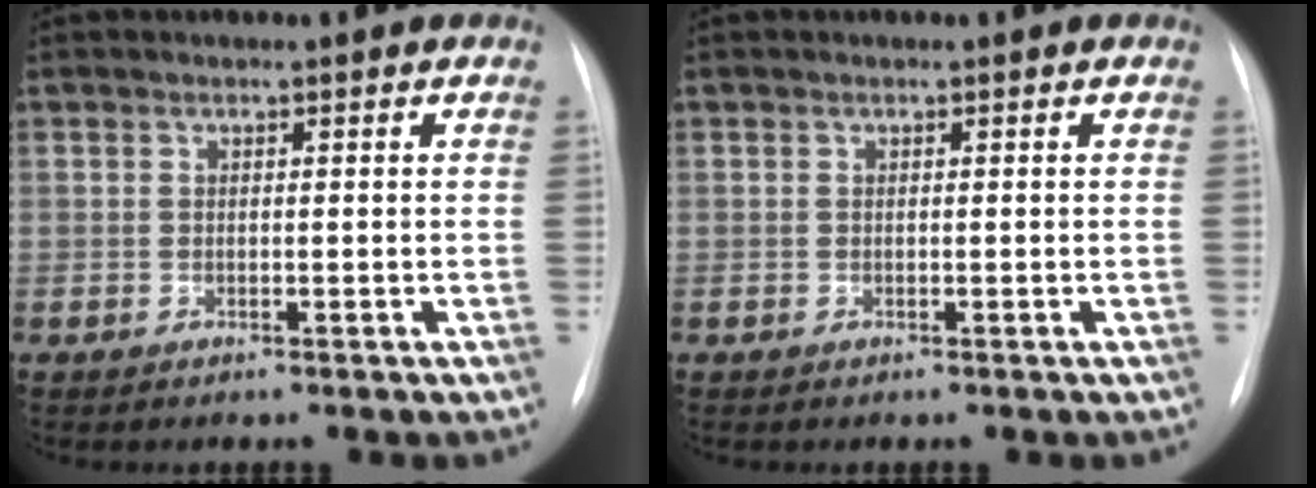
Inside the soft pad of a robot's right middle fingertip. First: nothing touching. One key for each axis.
{"total": 0.0}